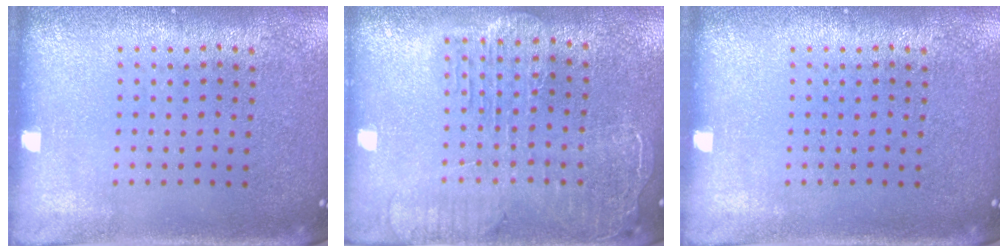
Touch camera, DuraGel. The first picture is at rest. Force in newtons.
{"total": 2.5, "press": 2.1, "slide": 1.3}
{"total": 0.0}